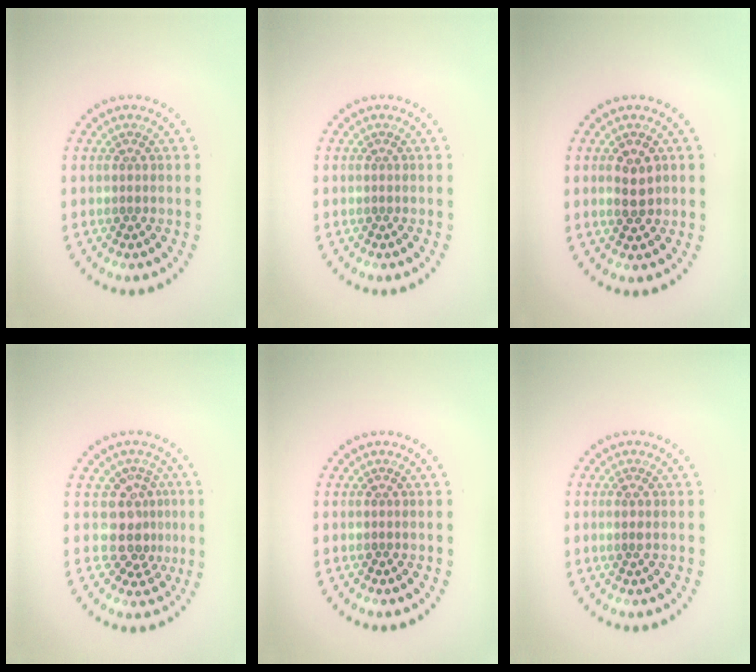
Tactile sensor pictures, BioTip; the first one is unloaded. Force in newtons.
{"total": 0.0}
{"total": 2.5, "press": 2.5, "slide": 0.1}
{"total": 3.3, "press": 2.5, "slide": 2.1}
{"total": 0.0}
{"total": 0.6, "press": 0.3, "slide": 0.5}